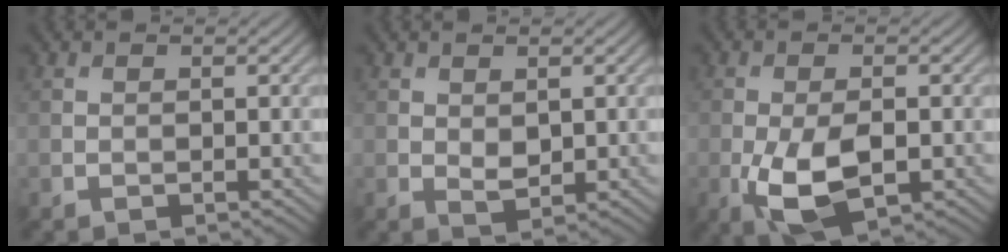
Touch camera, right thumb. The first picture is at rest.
{"total": 1.8, "force": [0.5, 1.1, 1.3], "torque": [-0.025, -0.006, 0.015]}
{"total": 7.7, "force": [-2.3, 3.7, 6.3], "torque": [-0.138, -0.013, -0.036]}